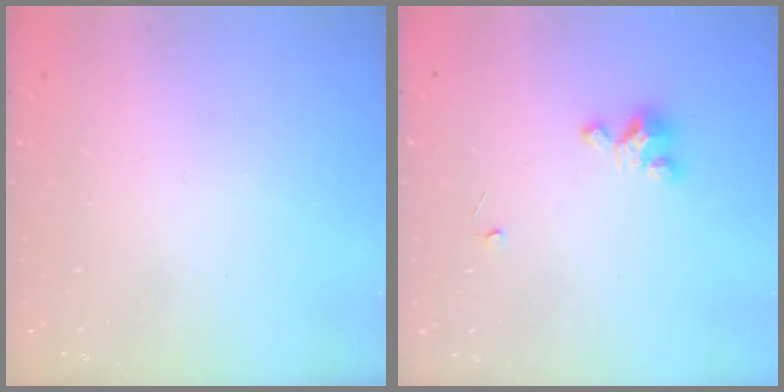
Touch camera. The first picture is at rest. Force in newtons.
{"total": 3.5, "press": 3.5, "slide": 0.2}